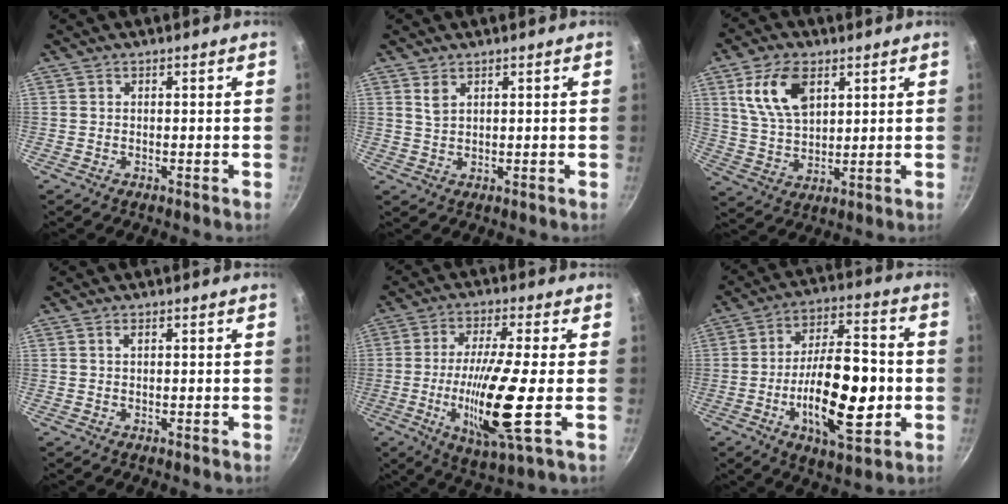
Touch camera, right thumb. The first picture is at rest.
{"total": 2.2, "force": [1.3, 1.2, 1.4], "torque": [-0.027, -0.007, 0.028]}
{"total": 11.4, "force": [4.6, 6.6, 8.1], "torque": [-0.142, -0.013, 0.092]}
{"total": 0.8, "force": [0.1, 0.3, 0.7], "torque": [-0.012, 0.001, 0.001]}
{"total": 15.6, "force": [-2.5, 2.1, 15.2], "torque": [-0.292, -0.008, -0.046]}
{"total": 19.2, "force": [-3.7, 8.3, 17.0], "torque": [-0.256, 0.022, -0.058]}